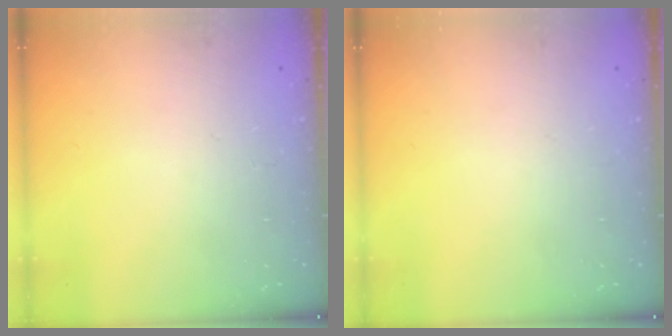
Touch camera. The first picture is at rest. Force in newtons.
{"total": 0.0}